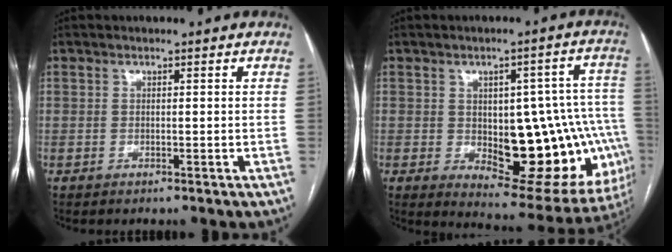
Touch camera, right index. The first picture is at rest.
{"total": 21.2, "force": [-3.0, 9.5, 18.8], "torque": [-0.156, 0.030, -0.007]}